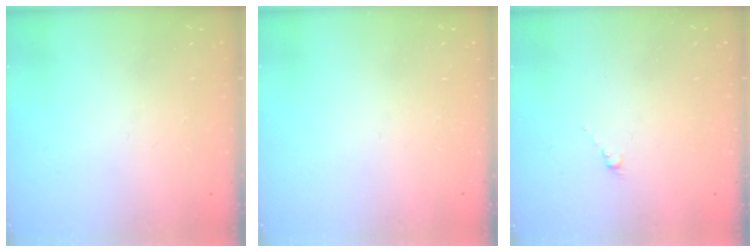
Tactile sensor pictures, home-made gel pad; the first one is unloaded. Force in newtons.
{"total": 0.0}
{"total": 0.0}